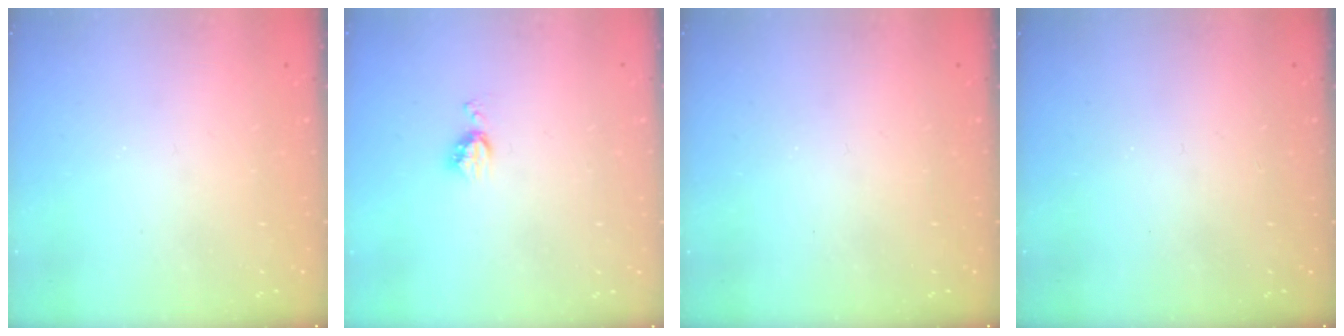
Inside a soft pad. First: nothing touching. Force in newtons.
{"total": 4.5, "press": 4.4, "slide": 0.5}
{"total": 0.0}
{"total": 0.0}